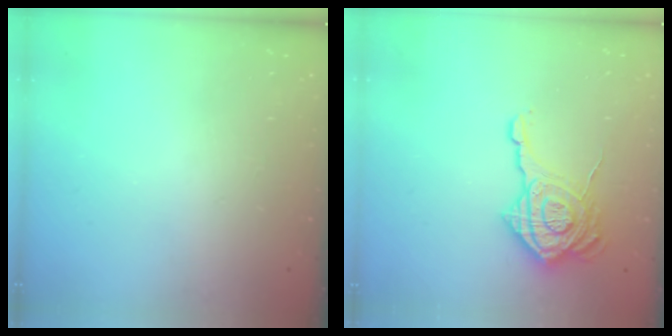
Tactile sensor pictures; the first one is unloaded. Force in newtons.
{"total": 17.6, "press": 17.5, "slide": 1.1}